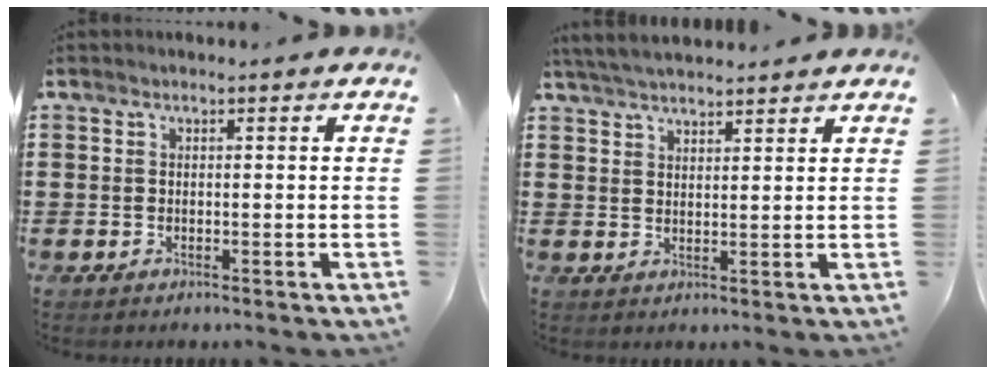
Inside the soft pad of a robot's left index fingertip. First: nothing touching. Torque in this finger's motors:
{"motor_torque": [1.18, -0.96, 0.37, 0.16]}